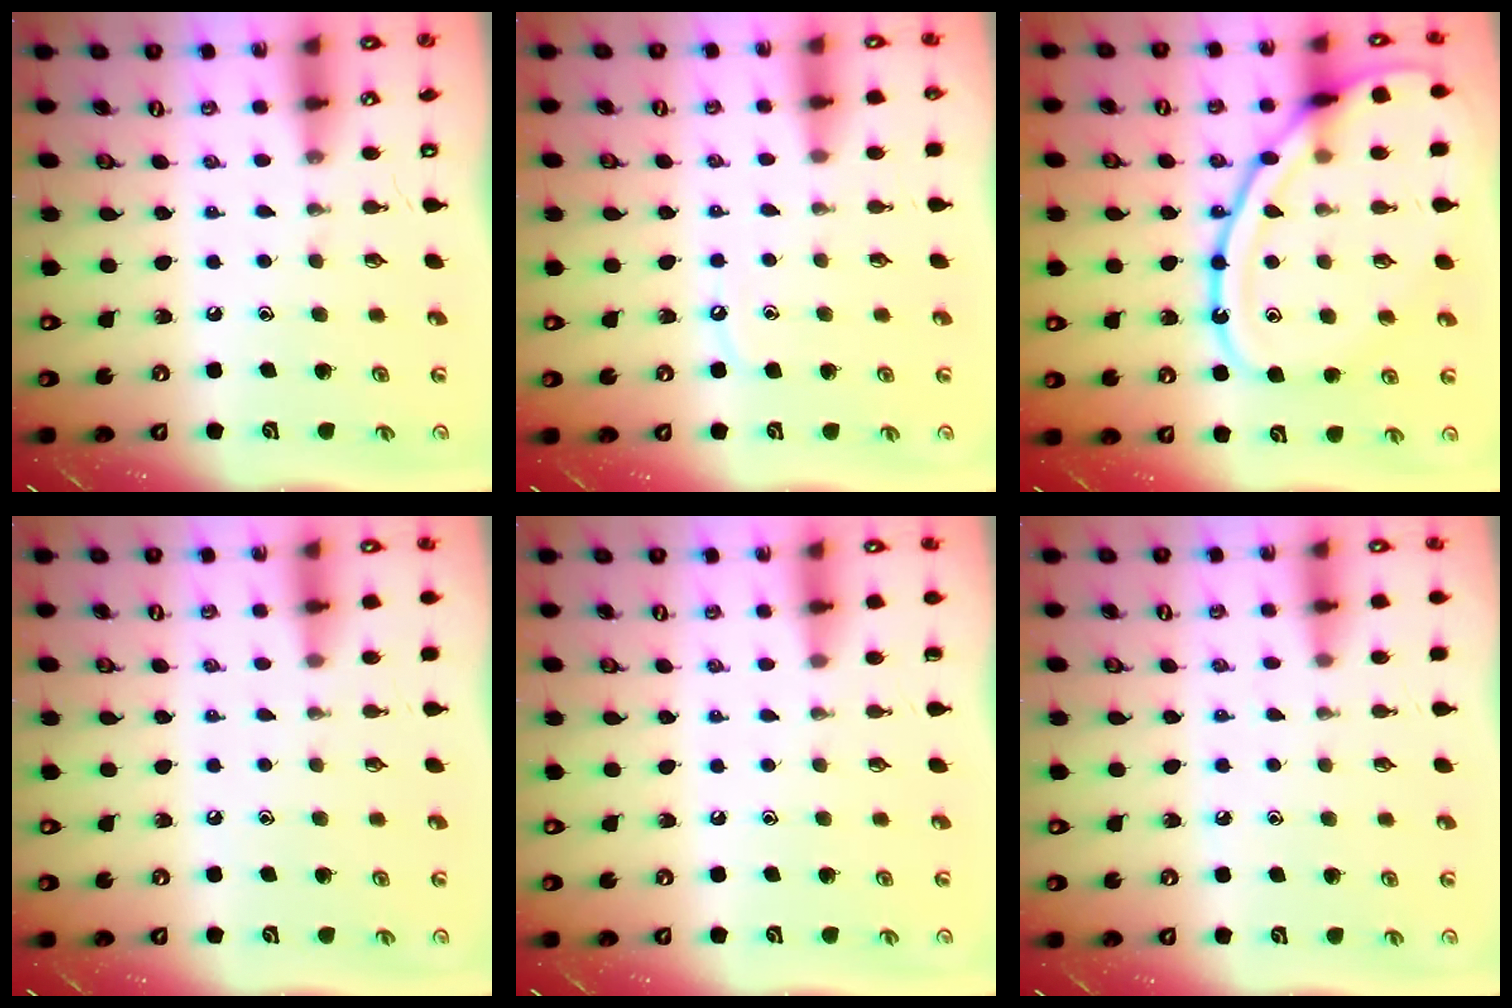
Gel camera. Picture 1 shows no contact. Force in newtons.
{"total": 4.5, "press": 4.4, "slide": 0.6}
{"total": 21.6, "press": 21.5, "slide": 2.0}
{"total": 2.9, "press": 2.8, "slide": 0.4}
{"total": 0.0}
{"total": 5.2, "press": 5.2, "slide": 0.7}